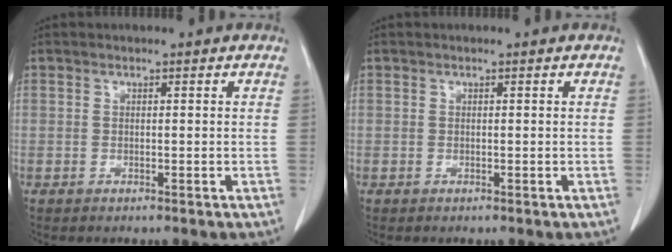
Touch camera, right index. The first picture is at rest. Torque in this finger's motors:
{"motor_torque": [0.00, 0.00, 0.00, 0.00]}